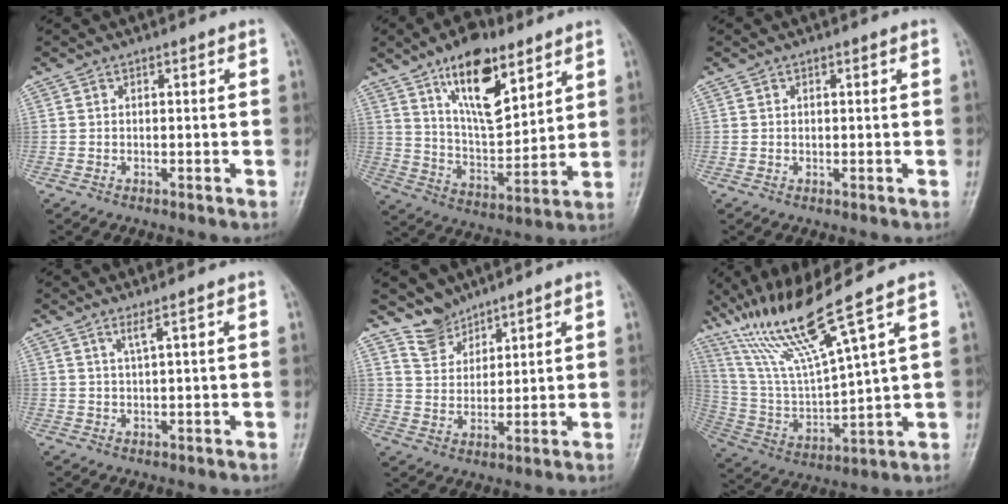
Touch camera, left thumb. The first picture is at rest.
{"total": 16.5, "force": [9.3, 7.2, 11.6], "torque": [-0.159, -0.050, 0.165]}
{"total": 0.9, "force": [0.2, 0.7, 0.6], "torque": [-0.011, 0.000, 0.004]}
{"total": 2.1, "force": [1.2, -0.4, 1.7], "torque": [-0.038, -0.011, 0.029]}
{"total": 5.1, "force": [4.6, 2.2, 0.3], "torque": [0.017, -0.043, 0.099]}
{"total": 17.0, "force": [11.1, 0.9, 12.9], "torque": [-0.248, -0.048, 0.221]}